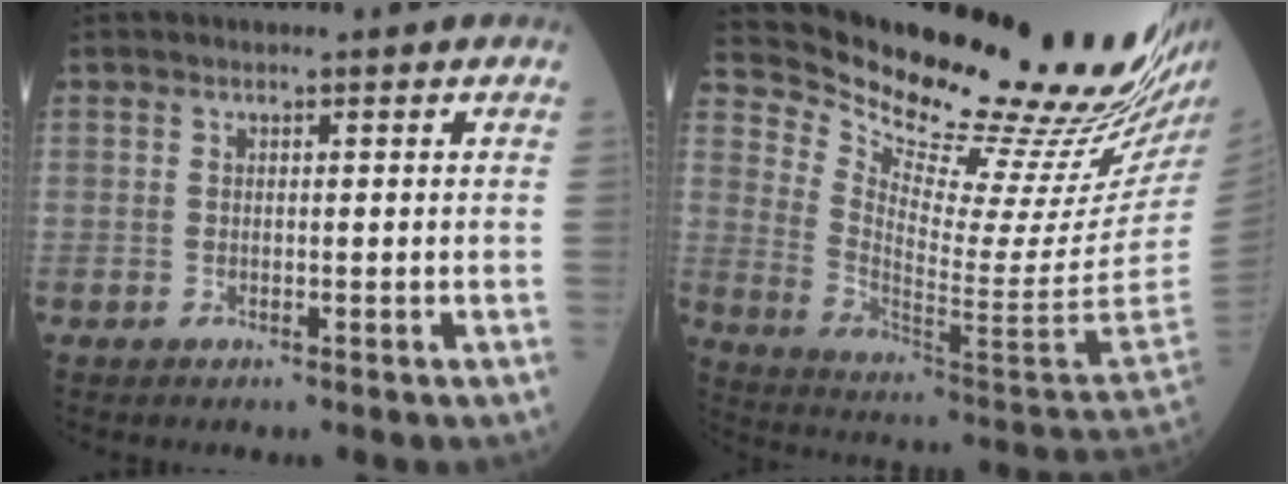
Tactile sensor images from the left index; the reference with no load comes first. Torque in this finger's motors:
{"motor_torque": [1.09, -1.05, 0.23, -0.01]}